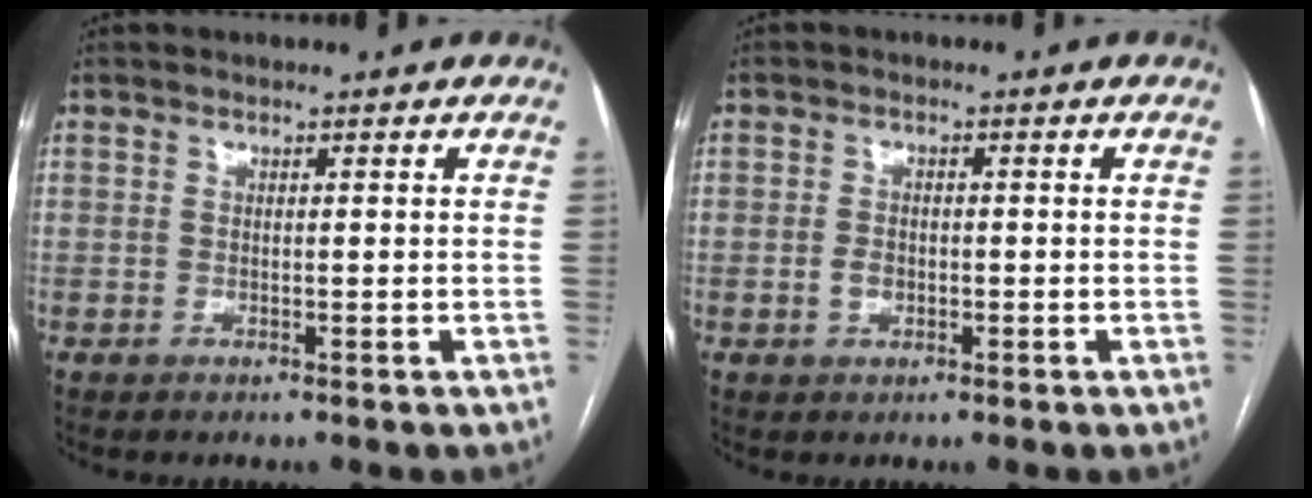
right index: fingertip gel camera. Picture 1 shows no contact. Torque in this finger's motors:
{"motor_torque": [0.10, -0.01, 0.01, 0.00]}